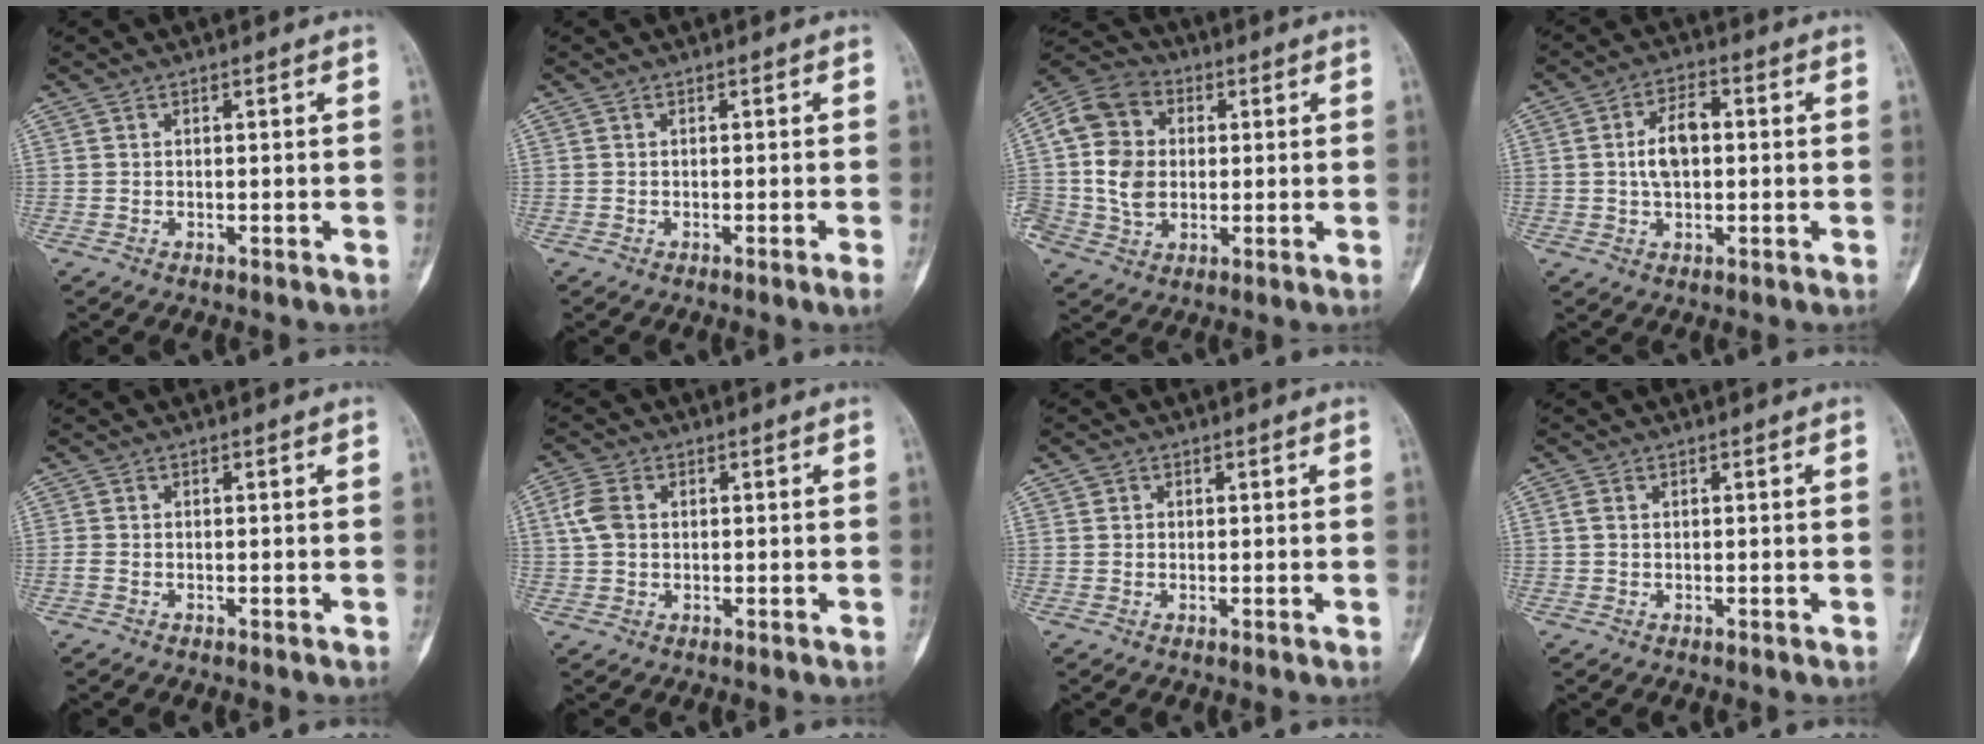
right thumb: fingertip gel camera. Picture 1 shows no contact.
{"total": 1.0, "force": [-0.5, -0.3, 0.8], "torque": [-0.016, 0.000, -0.008]}
{"total": 13.3, "force": [1.1, 10.7, 7.8], "torque": [-0.130, 0.014, 0.014]}
{"total": 6.9, "force": [0.4, 3.8, 5.7], "torque": [-0.090, 0.011, 0.001]}
{"total": 0.7, "force": [-0.3, 0.4, 0.5], "torque": [-0.011, -0.001, -0.008]}
{"total": 5.1, "force": [1.0, 3.7, 3.4], "torque": [-0.076, 0.007, 0.017]}
{"total": 1.5, "force": [0.5, 1.3, 0.5], "torque": [0.003, 0.001, 0.005]}
{"total": 1.4, "force": [0.3, 1.0, 0.9], "torque": [-0.023, 0.002, 0.010]}